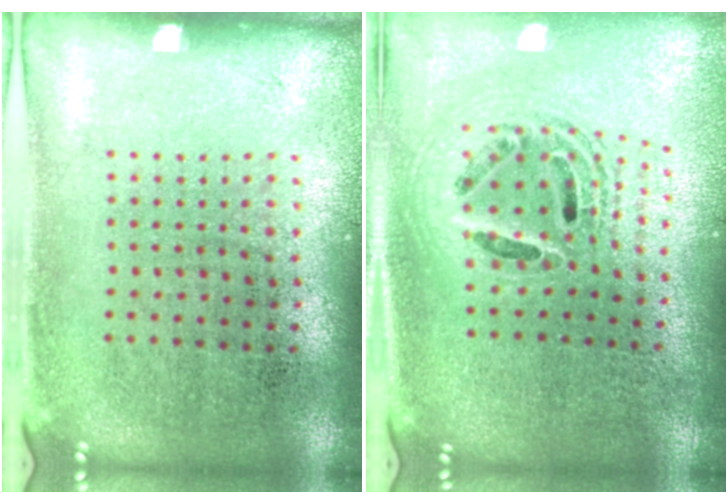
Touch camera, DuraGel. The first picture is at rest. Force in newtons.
{"total": 2.0, "press": 1.6, "slide": 1.2}